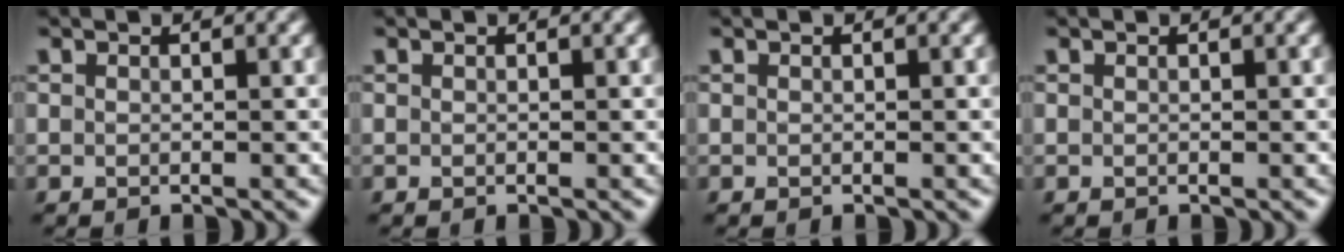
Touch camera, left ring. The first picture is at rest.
{"total": 0.0}
{"total": 0.0}
{"total": 0.0}